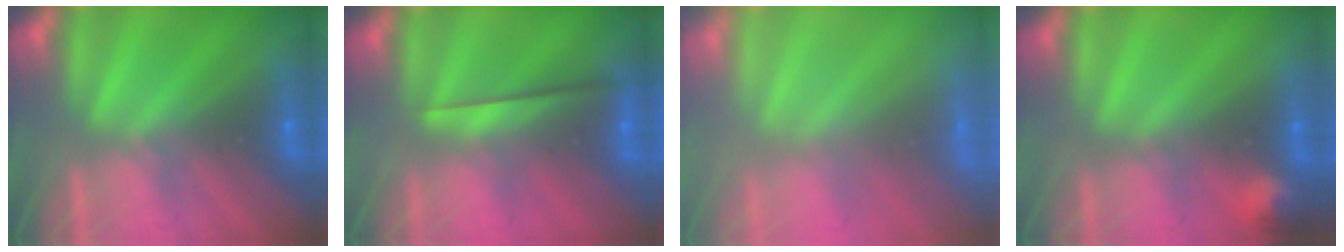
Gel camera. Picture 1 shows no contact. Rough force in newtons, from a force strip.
{"total": 2.3}
{"total": 6.8}
{"total": 2.8}